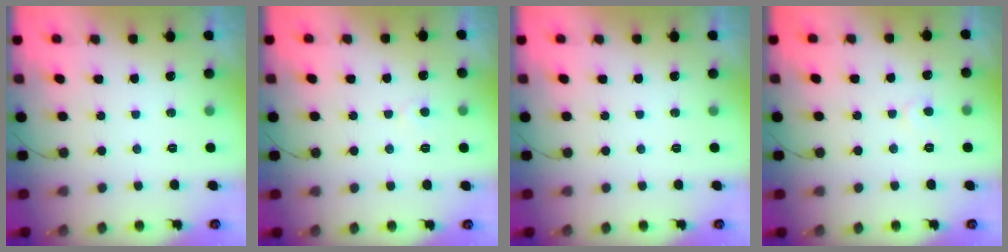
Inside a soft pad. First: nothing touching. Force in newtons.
{"total": 3.3, "press": 3.3, "slide": 0.5}
{"total": 0.0}
{"total": 5.0, "press": 5.0, "slide": 0.5}